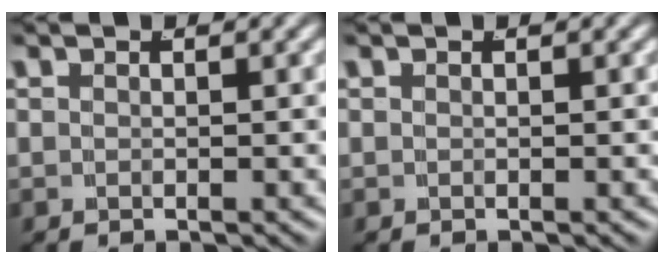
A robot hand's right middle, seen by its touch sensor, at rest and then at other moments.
{"total": 0.0}